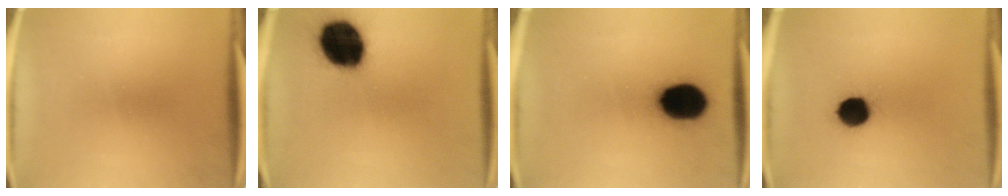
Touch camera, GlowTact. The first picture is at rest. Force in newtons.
{"total": 19.2}
{"total": 15.6}
{"total": 9.0}